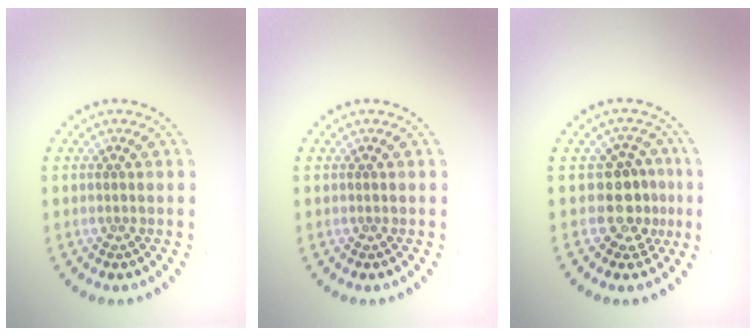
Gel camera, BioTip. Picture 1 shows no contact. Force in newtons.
{"total": 0.0}
{"total": 3.4, "press": 2.8, "slide": 2.0}